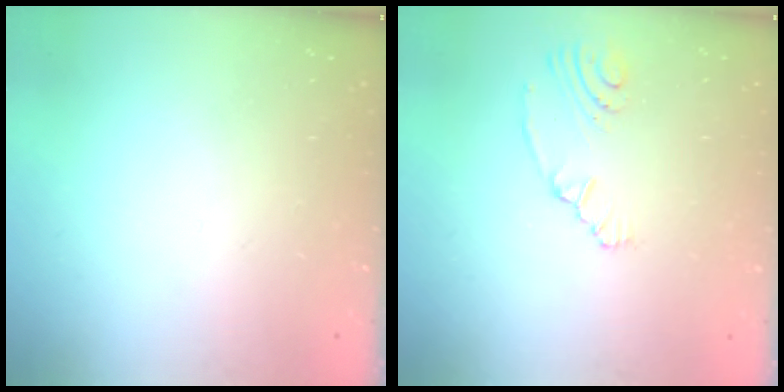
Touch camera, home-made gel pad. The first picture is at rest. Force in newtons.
{"total": 2.8, "press": 2.1, "slide": 1.9}